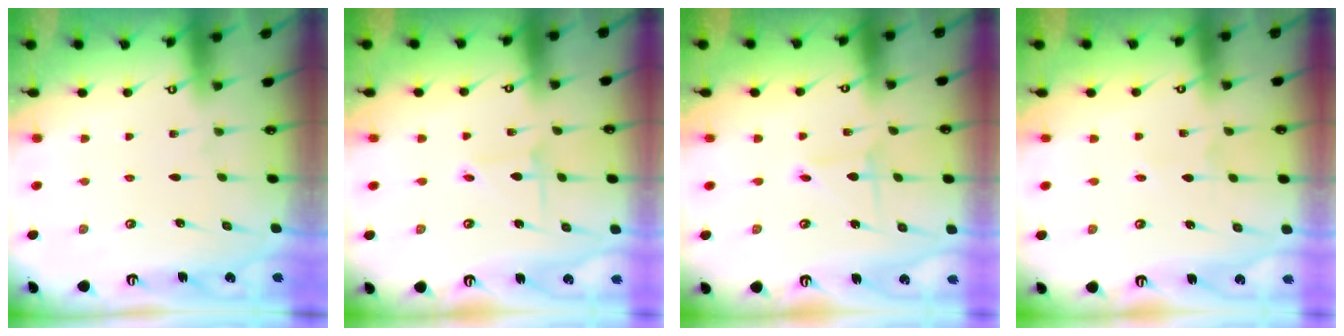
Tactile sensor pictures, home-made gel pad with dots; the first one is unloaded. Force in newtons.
{"total": 2.3, "press": 2.3, "slide": 0.3}
{"total": 2.4, "press": 2.4, "slide": 0.2}
{"total": 2.8, "press": 2.6, "slide": 0.9}